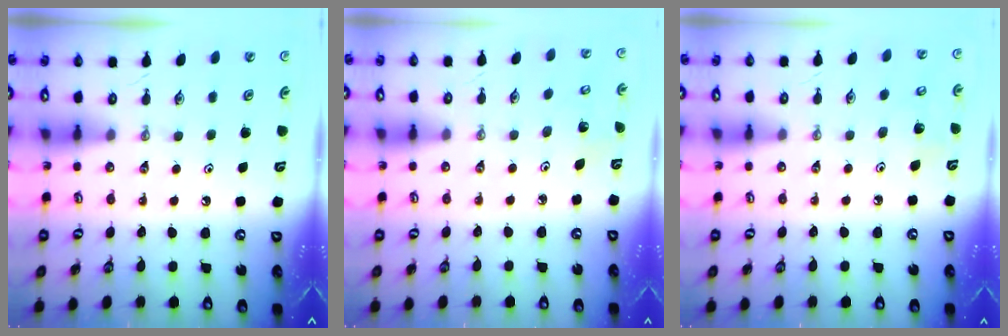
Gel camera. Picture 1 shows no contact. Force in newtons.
{"total": 2.0, "press": 2.0, "slide": 0.1}
{"total": 6.9, "press": 6.9, "slide": 0.9}